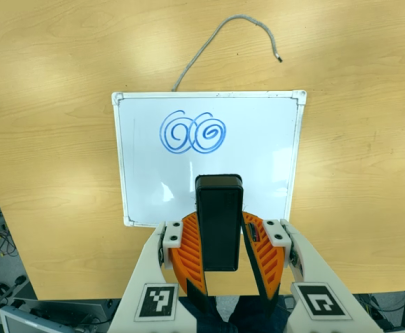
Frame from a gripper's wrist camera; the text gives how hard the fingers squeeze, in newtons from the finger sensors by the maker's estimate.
{"total": 5.5, "left": 5.1, "right": 6.0}